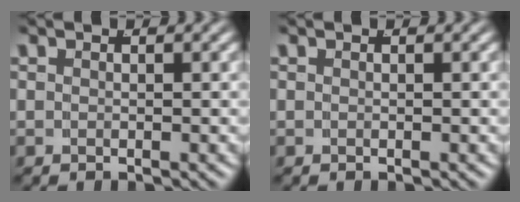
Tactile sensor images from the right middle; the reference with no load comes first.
{"total": 0.0}